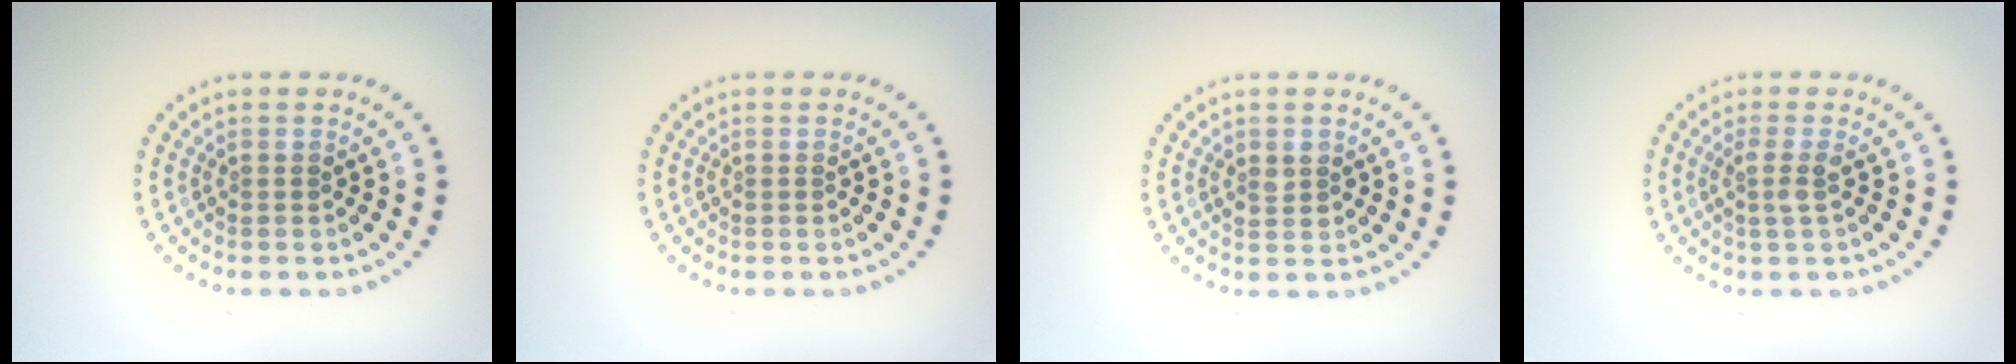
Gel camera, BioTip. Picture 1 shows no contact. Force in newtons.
{"total": 0.0}
{"total": 1.4, "press": 1.4, "slide": 0.0}
{"total": 1.6, "press": 1.2, "slide": 1.0}